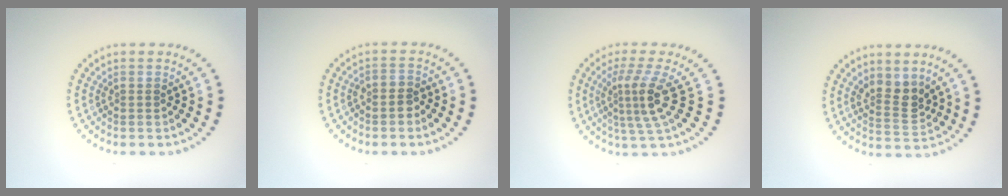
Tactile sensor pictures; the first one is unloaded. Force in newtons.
{"total": 1.2, "press": 1.0, "slide": 0.7}
{"total": 3.8, "press": 2.6, "slide": 2.8}
{"total": 2.9, "press": 2.6, "slide": 1.3}